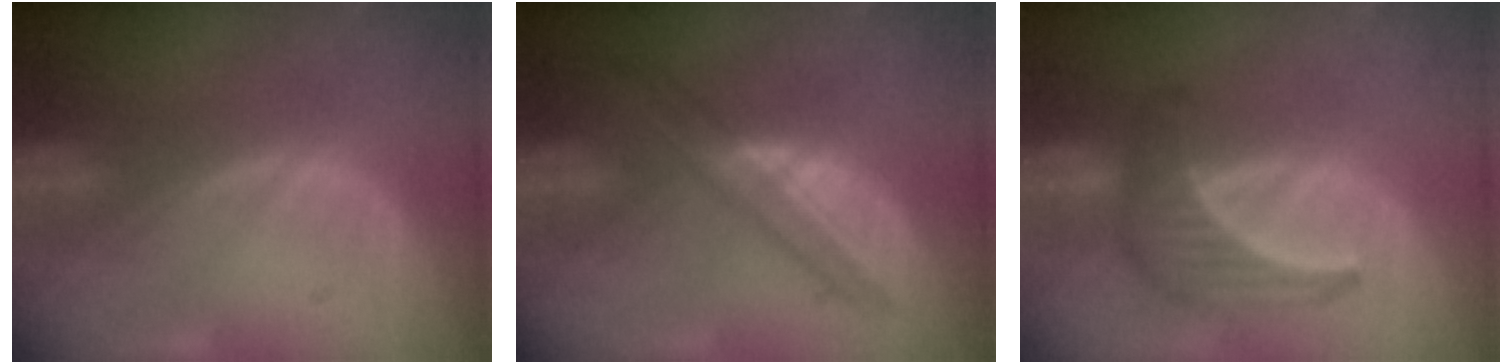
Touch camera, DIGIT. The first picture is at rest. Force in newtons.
{"total": 5.7, "press": 5.6, "slide": 1.4}
{"total": 6.3, "press": 6.1, "slide": 1.9}